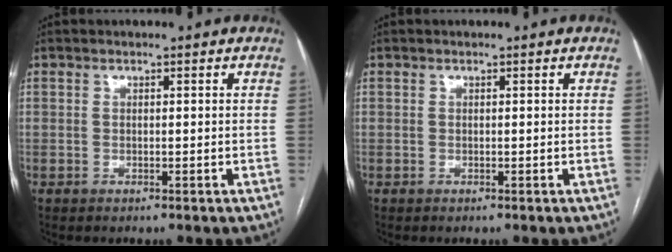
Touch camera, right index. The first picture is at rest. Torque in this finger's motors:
{"motor_torque": [0.00, 0.00, 0.00, 0.00]}